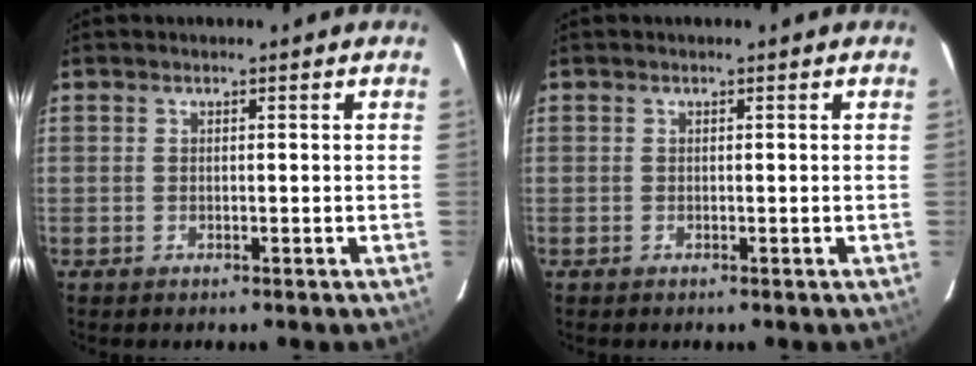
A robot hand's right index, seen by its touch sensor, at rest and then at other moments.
{"total": 0.0}